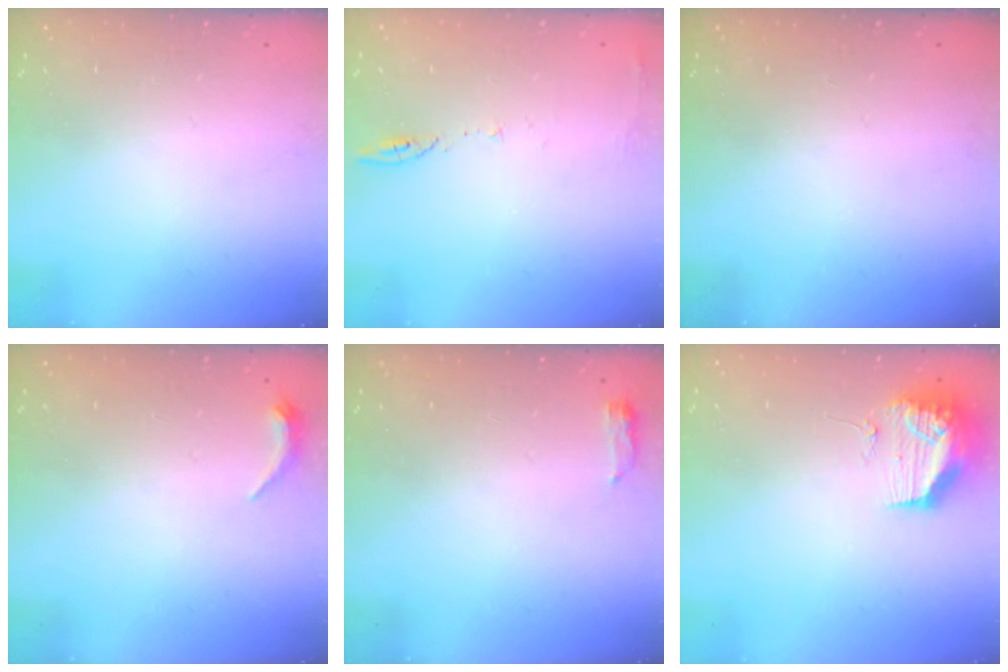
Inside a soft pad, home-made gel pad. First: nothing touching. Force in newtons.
{"total": 5.8, "press": 5.7, "slide": 0.9}
{"total": 0.0}
{"total": 4.8, "press": 4.7, "slide": 0.9}
{"total": 3.7, "press": 3.5, "slide": 1.3}
{"total": 11.1, "press": 11.1, "slide": 0.8}